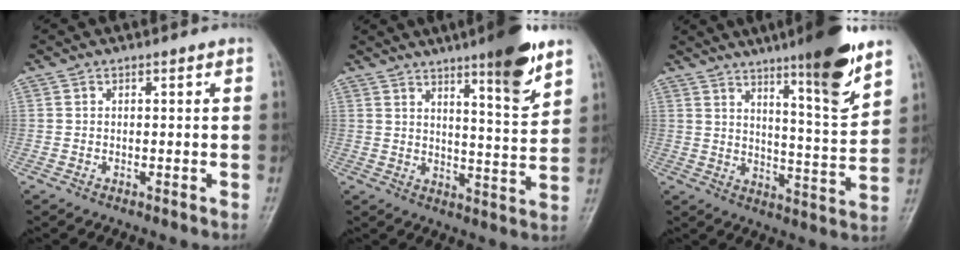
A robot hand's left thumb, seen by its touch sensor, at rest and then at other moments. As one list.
[{"total": 11.7, "force": [7.4, 1.6, 8.8], "torque": [-0.115, -0.049, 0.108]}, {"total": 14.6, "force": [9.5, 1.5, 11.0], "torque": [-0.151, -0.062, 0.146]}]